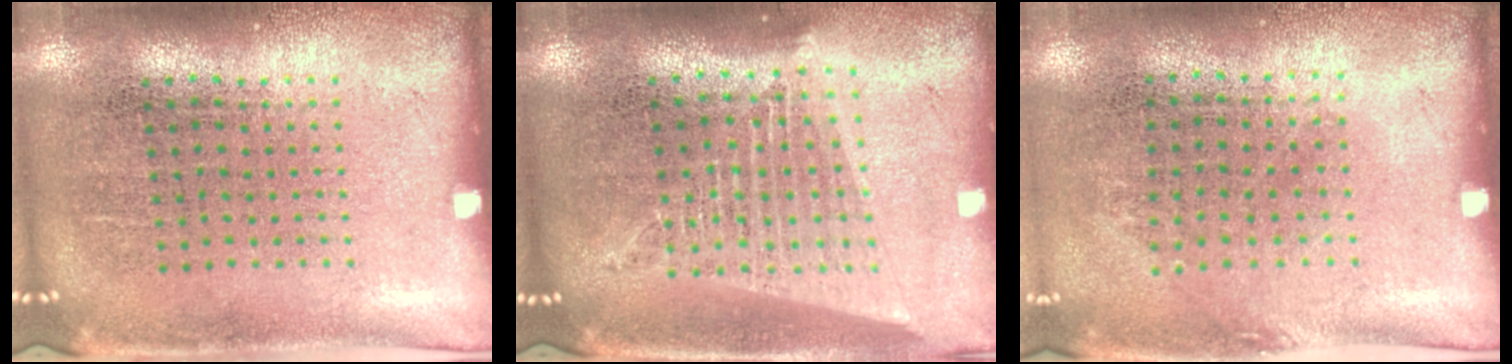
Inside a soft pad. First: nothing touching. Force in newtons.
{"total": 1.8, "press": 1.5, "slide": 0.9}
{"total": 0.8, "press": 0.6, "slide": 0.5}